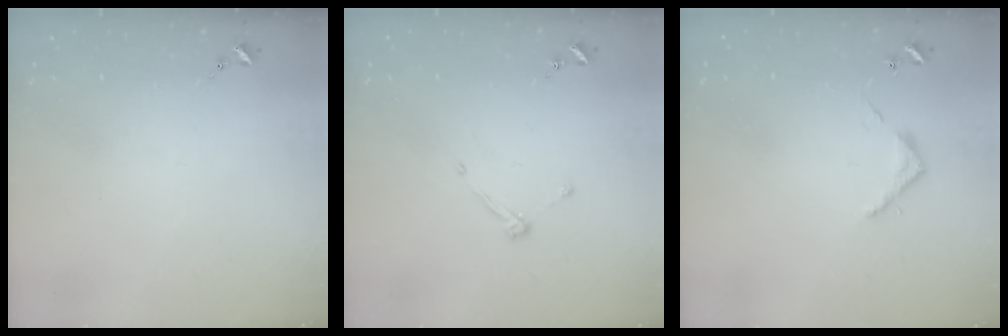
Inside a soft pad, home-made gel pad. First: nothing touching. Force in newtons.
{"total": 4.0, "press": 4.0, "slide": 0.6}
{"total": 3.6, "press": 3.6, "slide": 0.2}